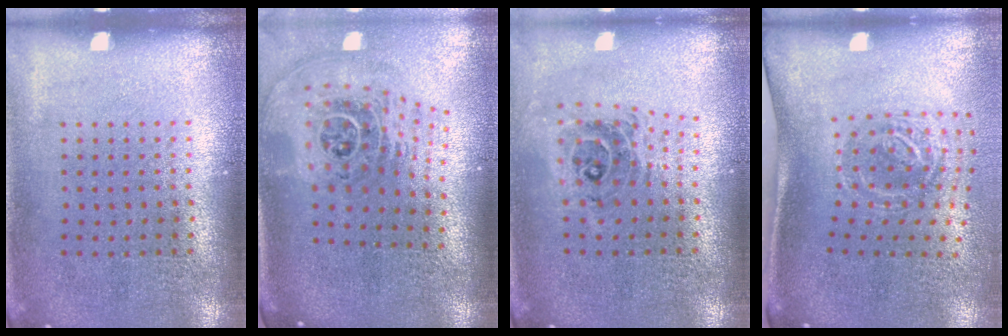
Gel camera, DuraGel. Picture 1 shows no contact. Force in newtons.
{"total": 2.6, "press": 1.8, "slide": 1.9}
{"total": 0.7, "press": 0.7, "slide": 0.2}
{"total": 2.0, "press": 1.2, "slide": 1.6}